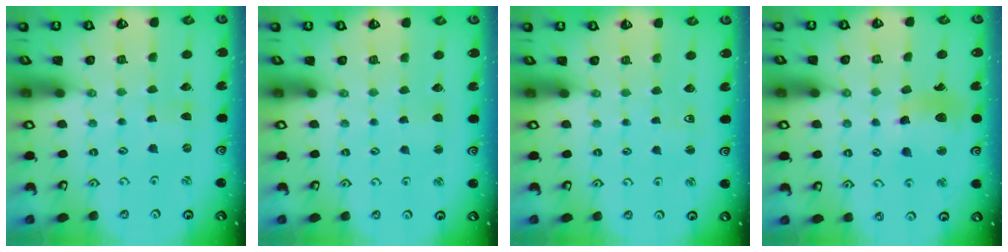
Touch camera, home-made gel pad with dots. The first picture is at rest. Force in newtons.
{"total": 1.8, "press": 1.8, "slide": 0.2}
{"total": 2.2, "press": 2.1, "slide": 0.6}
{"total": 11.1, "press": 11.1, "slide": 0.6}